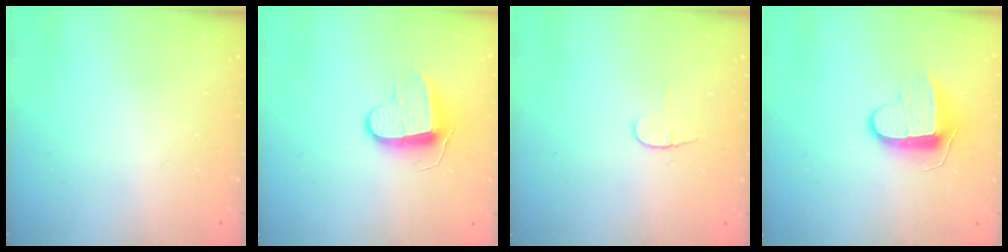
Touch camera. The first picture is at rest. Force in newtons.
{"total": 9.6, "press": 9.6, "slide": 0.3}
{"total": 3.7, "press": 3.7, "slide": 0.5}
{"total": 9.8, "press": 9.7, "slide": 0.9}